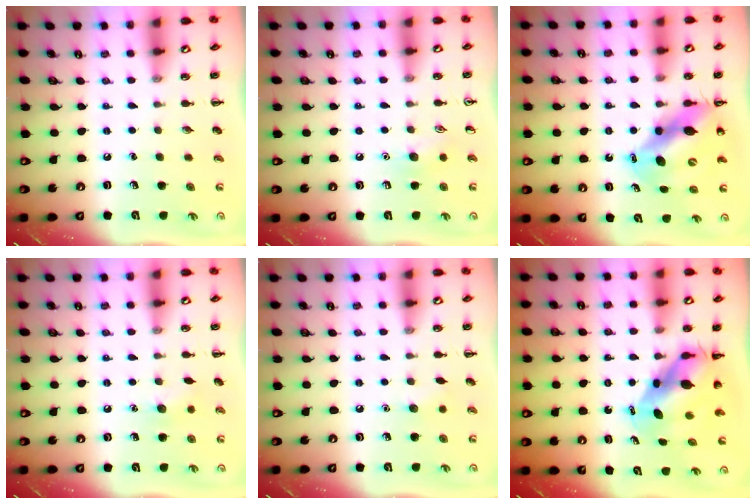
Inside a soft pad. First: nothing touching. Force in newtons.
{"total": 7.1, "press": 6.8, "slide": 1.8}
{"total": 12.9, "press": 12.4, "slide": 3.6}
{"total": 5.6, "press": 5.4, "slide": 1.4}
{"total": 4.6, "press": 4.4, "slide": 1.3}
{"total": 7.3, "press": 7.0, "slide": 1.9}